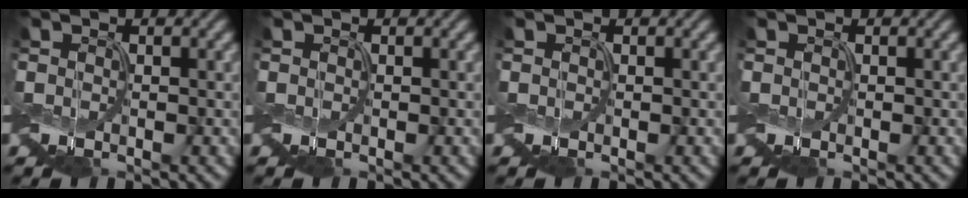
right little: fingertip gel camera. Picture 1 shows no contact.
{"total": 0.0}
{"total": 0.0}
{"total": 0.0}